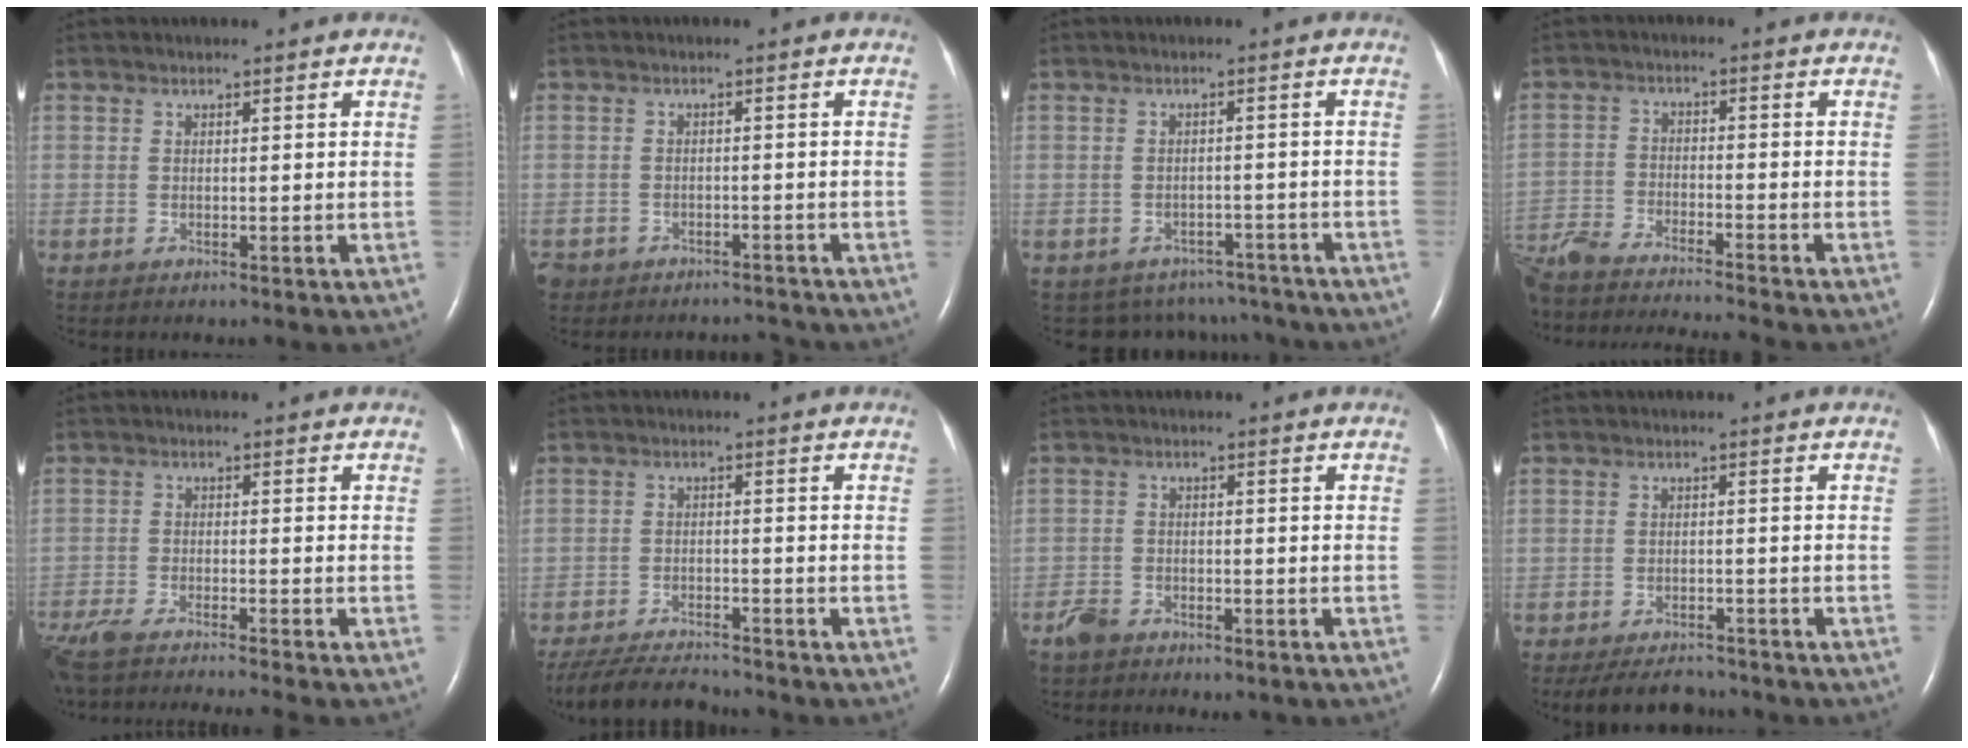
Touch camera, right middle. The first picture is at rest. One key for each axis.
{"total": 6.0, "fx": -5.2, "fy": 2.9, "fz": 0.0, "tx": -0.001, "ty": 0.008, "tz": -0.079}
{"total": 8.8, "fx": -7.6, "fy": 4.4, "fz": 0.2, "tx": -0.002, "ty": 0.021, "tz": -0.083}
{"total": 17.9, "fx": -16.5, "fy": 0.3, "fz": 6.9, "tx": -0.140, "ty": -0.023, "tz": -0.266}
{"total": 14.2, "fx": -12.6, "fy": -0.3, "fz": 6.6, "tx": -0.102, "ty": -0.035, "tz": -0.204}
{"total": 9.3, "fx": -8.6, "fy": 1.2, "fz": 3.1, "tx": -0.054, "ty": -0.014, "tz": -0.140}
{"total": 3.7, "fx": -3.0, "fy": 1.9, "fz": 1.0, "tx": -0.028, "ty": 0.001, "tz": -0.050}
{"total": 6.7, "fx": -6.1, "fy": 2.3, "fz": 1.7, "tx": -0.025, "ty": -0.007, "tz": -0.085}